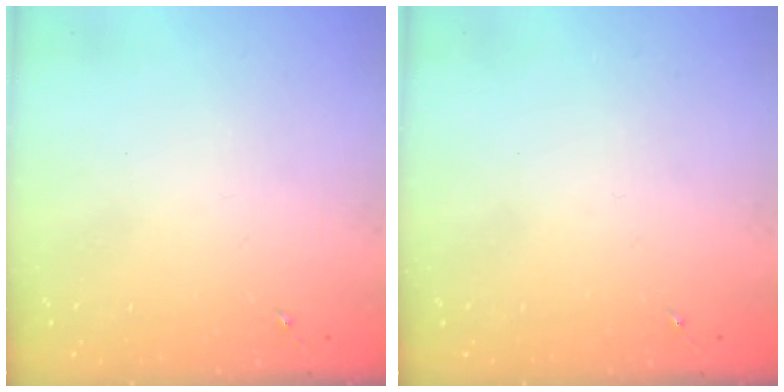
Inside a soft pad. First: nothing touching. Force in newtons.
{"total": 0.0}